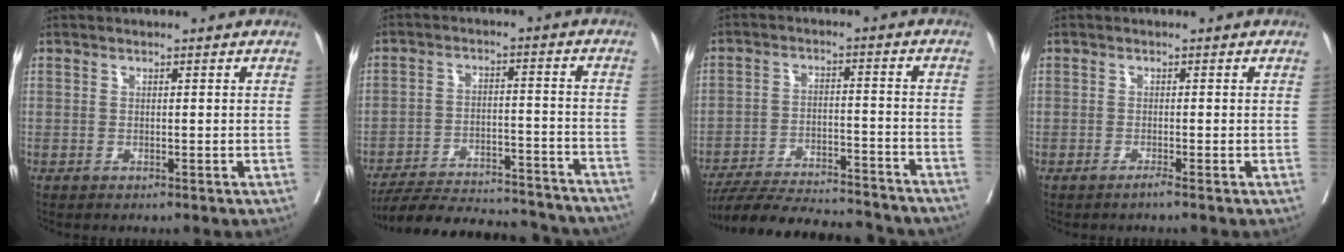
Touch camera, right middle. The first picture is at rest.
{"total": 24.4, "force": [-22.5, 4.3, 8.5], "torque": [-0.117, -0.017, -0.305]}
{"total": 21.6, "force": [-19.7, 3.0, 8.2], "torque": [-0.128, -0.021, -0.279]}
{"total": 0.9, "force": [-0.7, -0.3, 0.5], "torque": [-0.006, 0.001, -0.014]}